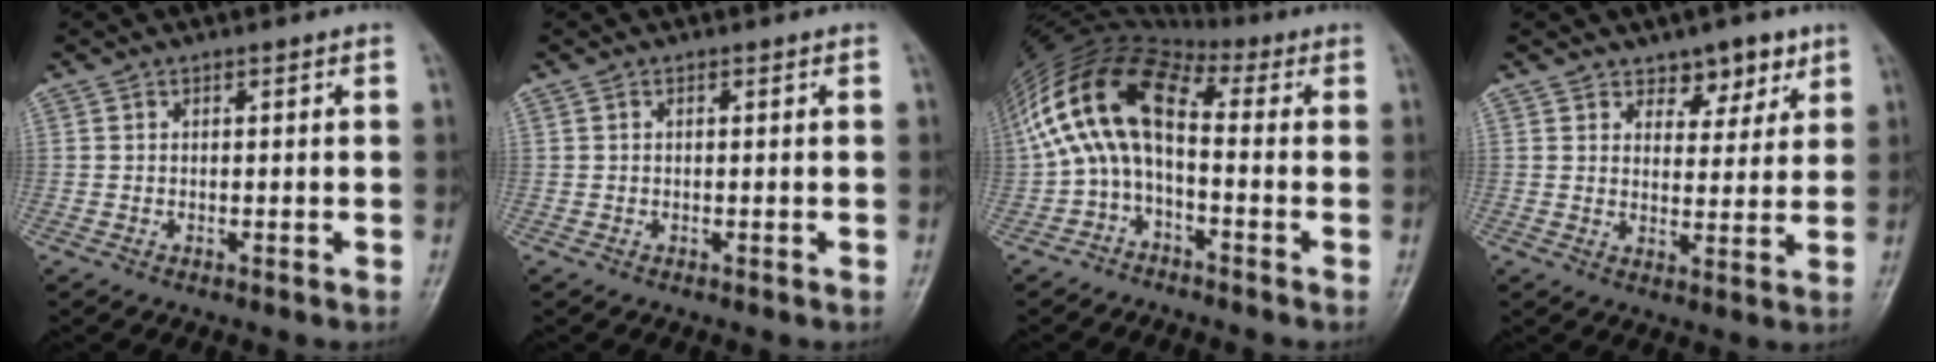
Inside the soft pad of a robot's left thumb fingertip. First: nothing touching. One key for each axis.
{"total": 0.0}
{"total": 15.0, "fx": -0.9, "fy": 8.0, "fz": 12.7, "tx": -0.247, "ty": 0.068, "tz": -0.031}
{"total": 6.2, "fx": 4.1, "fy": 3.9, "fz": 2.7, "tx": -0.001, "ty": -0.024, "tz": 0.059}